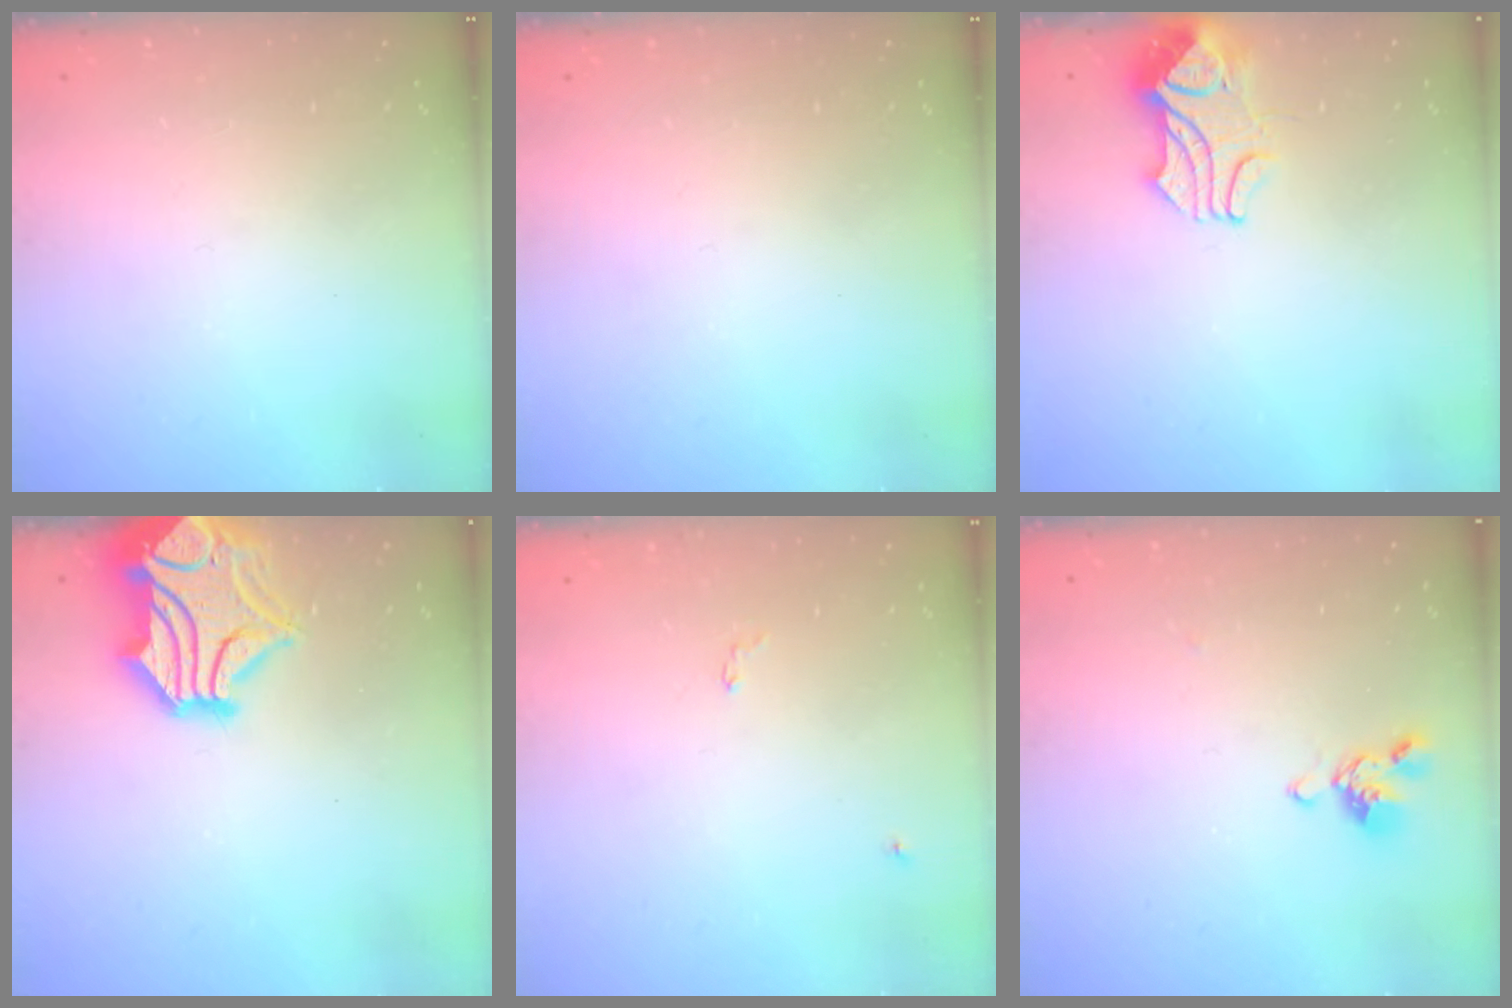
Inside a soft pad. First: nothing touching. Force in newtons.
{"total": 0.0}
{"total": 2.2, "press": 2.0, "slide": 0.8}
{"total": 5.3, "press": 5.0, "slide": 1.7}
{"total": 2.5, "press": 2.5, "slide": 0.3}
{"total": 2.7, "press": 2.5, "slide": 0.8}